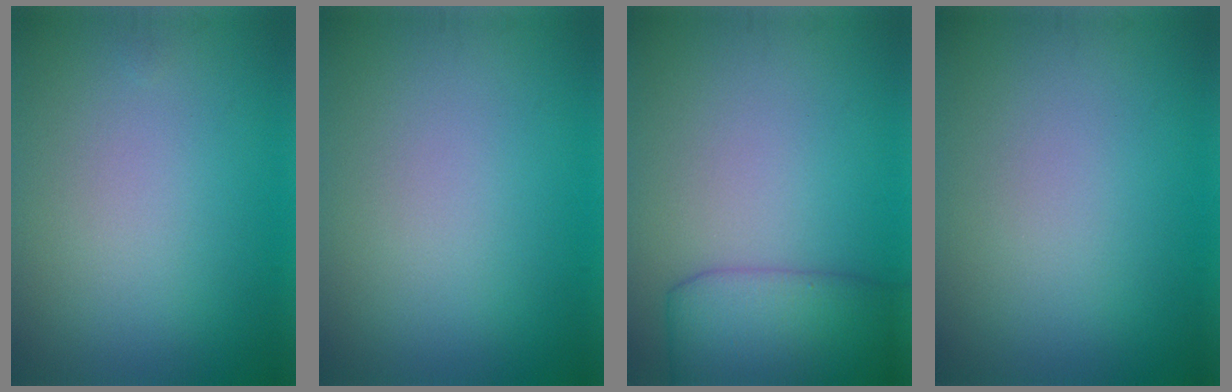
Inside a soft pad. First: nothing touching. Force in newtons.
{"total": 0.0}
{"total": 6.0, "press": 6.0, "slide": 0.1}
{"total": 0.0}